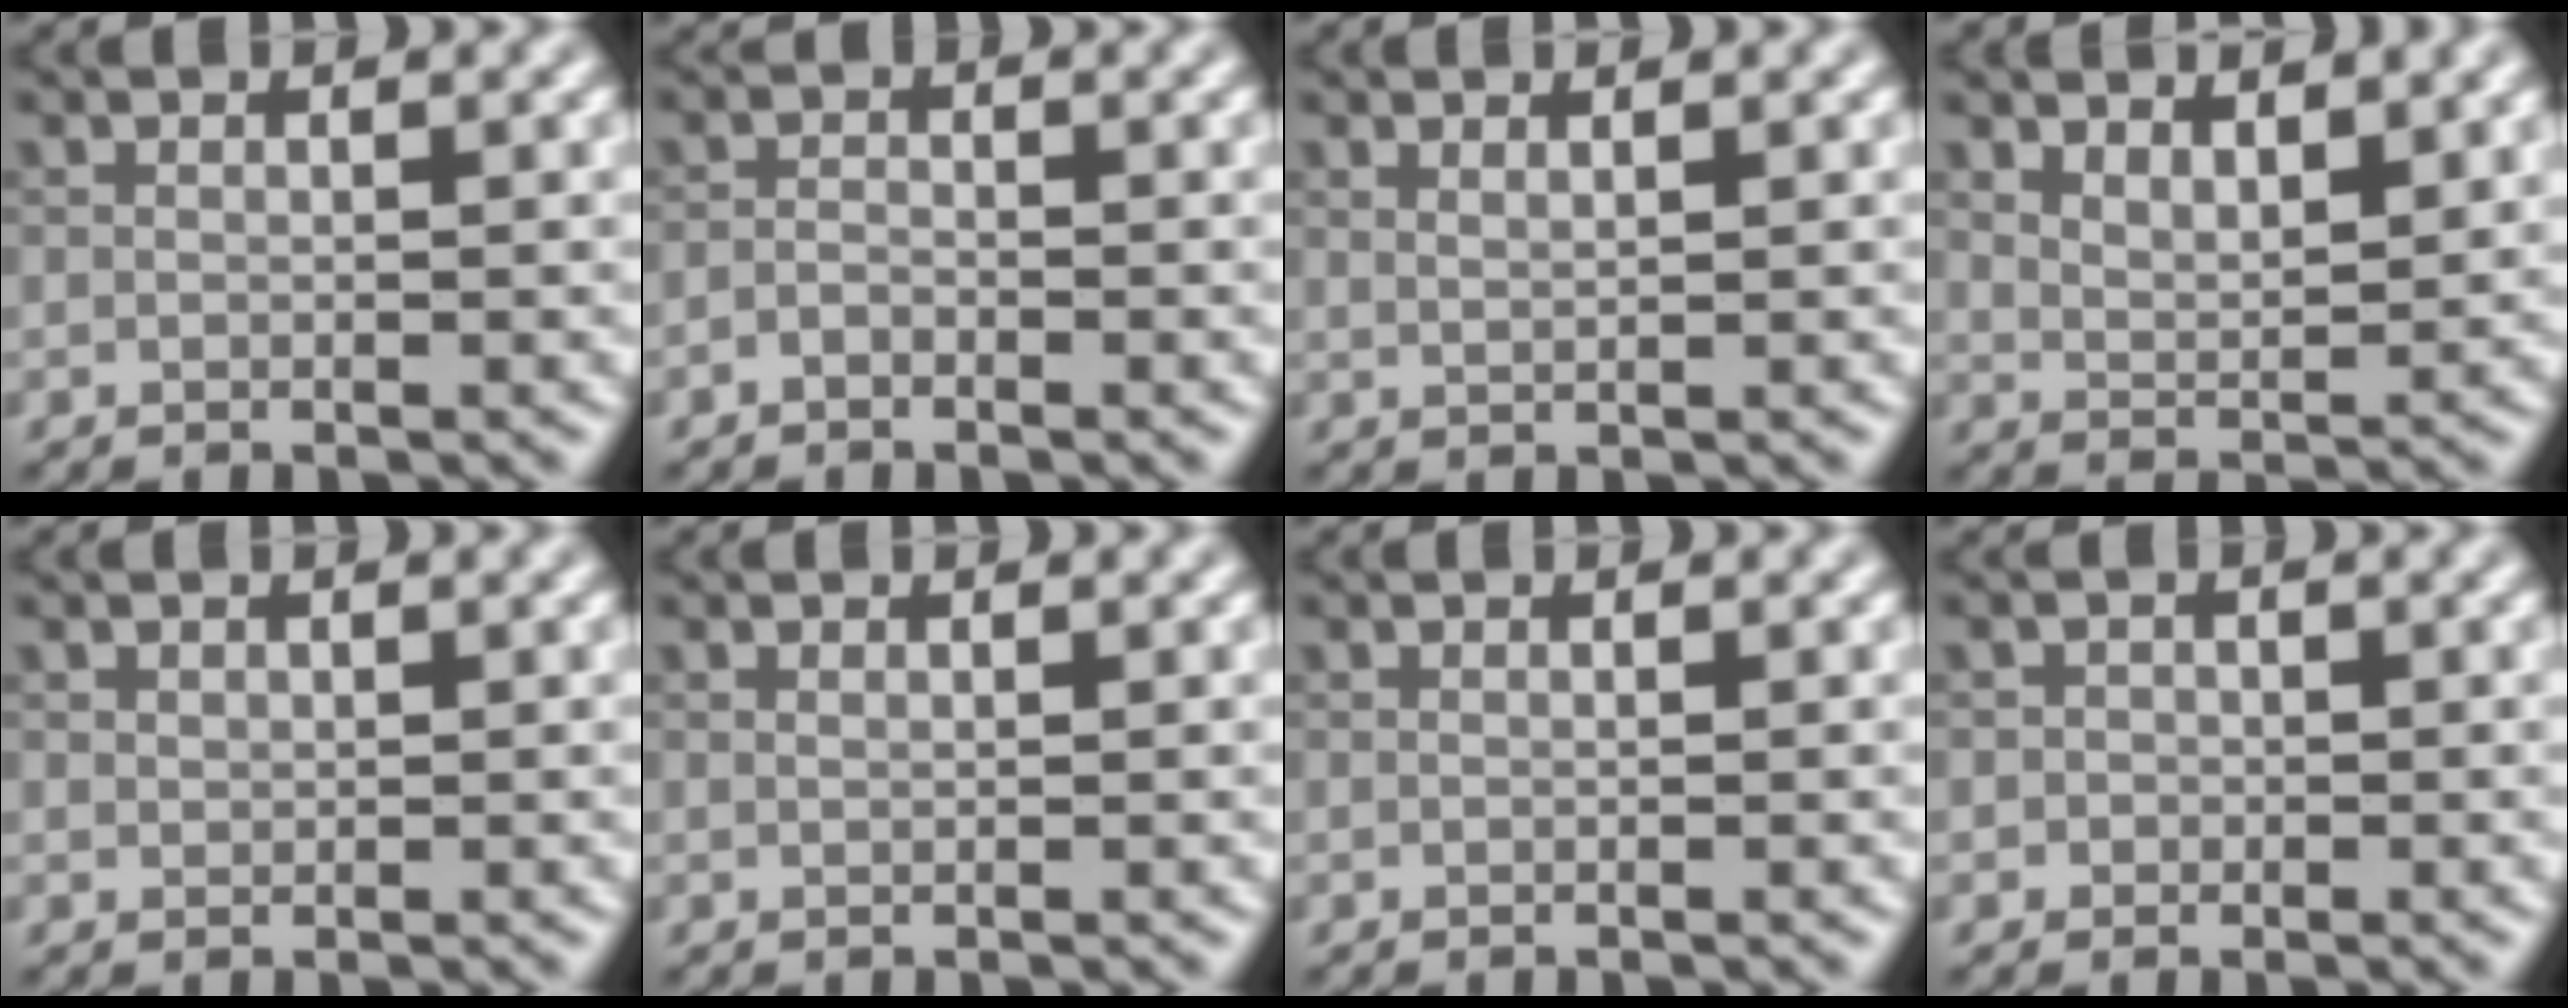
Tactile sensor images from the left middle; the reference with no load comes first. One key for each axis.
{"total": 0.9, "fx": -0.7, "fy": 0.4, "fz": 0.4, "tx": -0.008, "ty": 0.001, "tz": -0.016}
{"total": 0.9, "fx": 0.7, "fy": 0.3, "fz": 0.5, "tx": -0.008, "ty": -0.001, "tz": 0.010}
{"total": 3.8, "fx": 2.9, "fy": 1.4, "fz": 1.9, "tx": -0.035, "ty": -0.002, "tz": 0.053}
{"total": 0.6, "fx": 0.4, "fy": 0.5, "fz": 0.1, "tx": 0.001, "ty": -0.002, "tz": 0.009}
{"total": 0.0}
{"total": 0.0}
{"total": 1.2, "fx": -0.1, "fy": 1.2, "fz": 0.2, "tx": 0.014, "ty": -0.001, "tz": -0.009}